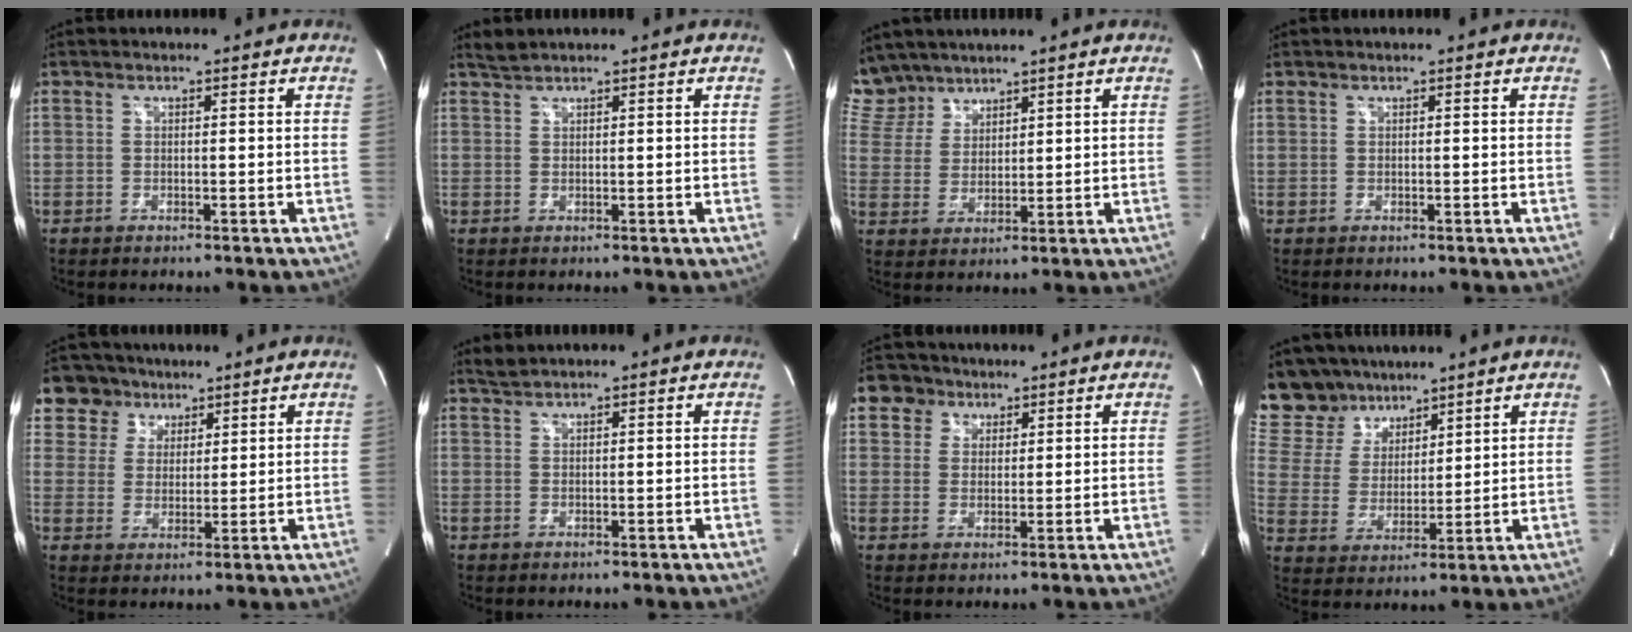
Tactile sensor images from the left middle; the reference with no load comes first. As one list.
[{"total": 1.4, "force": [1.4, -0.2, 0.1], "torque": [-0.005, 0.007, 0.033]}, {"total": 6.9, "force": [6.3, 2.8, 0.3], "torque": [-0.012, 0.009, 0.139]}, {"total": 0.0}, {"total": 8.6, "force": [5.4, 6.6, 0.7], "torque": [-0.015, 0.021, 0.103]}, {"total": 1.3, "force": [1.3, -0.3, 0.0], "torque": [-0.004, 0.007, 0.030]}, {"total": 4.7, "force": [2.7, 3.9, 0.6], "torque": [-0.017, 0.014, 0.050]}, {"total": 12.8, "force": [10.7, 6.9, 1.7], "torque": [-0.044, 0.025, 0.213]}]